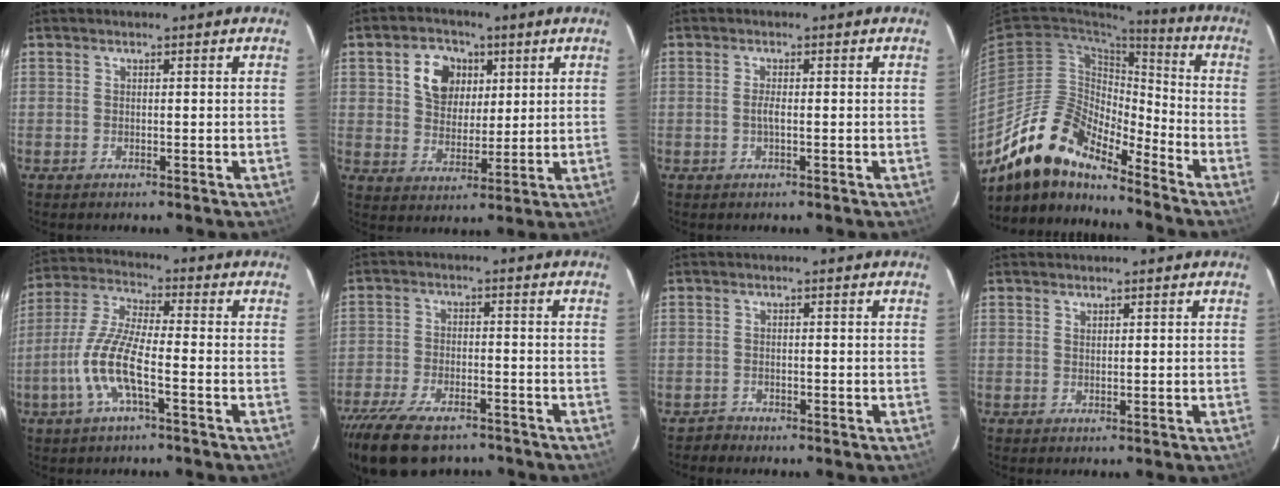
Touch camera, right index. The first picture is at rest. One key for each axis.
{"total": 9.2, "fx": 3.3, "fy": 7.1, "fz": 4.7, "tx": -0.096, "ty": 0.021, "tz": 0.064}
{"total": 1.4, "fx": -0.2, "fy": 0.2, "fz": 1.4, "tx": -0.029, "ty": 0.000, "tz": -0.007}
{"total": 15.7, "fx": -13.0, "fy": 5.0, "fz": 7.2, "tx": -0.133, "ty": -0.001, "tz": -0.251}
{"total": 10.8, "fx": -4.0, "fy": 2.2, "fz": 9.8, "tx": -0.217, "ty": -0.001, "tz": -0.081}
{"total": 16.3, "fx": -12.4, "fy": 6.8, "fz": 8.1, "tx": -0.185, "ty": -0.025, "tz": -0.205}
{"total": 1.5, "fx": -1.2, "fy": 0.7, "fz": -0.4, "tx": 0.004, "ty": 0.007, "tz": -0.022}
{"total": 0.6, "fx": 0.5, "fy": 0.2, "fz": 0.1, "tx": -0.002, "ty": 0.000, "tz": 0.010}